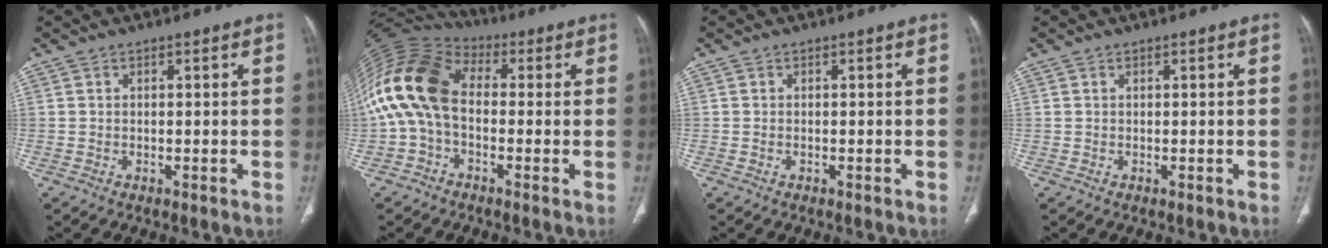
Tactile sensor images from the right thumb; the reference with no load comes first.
{"total": 15.2, "force": [-0.4, 9.9, 11.5], "torque": [-0.237, 0.037, -0.020]}
{"total": 0.0}
{"total": 0.0}